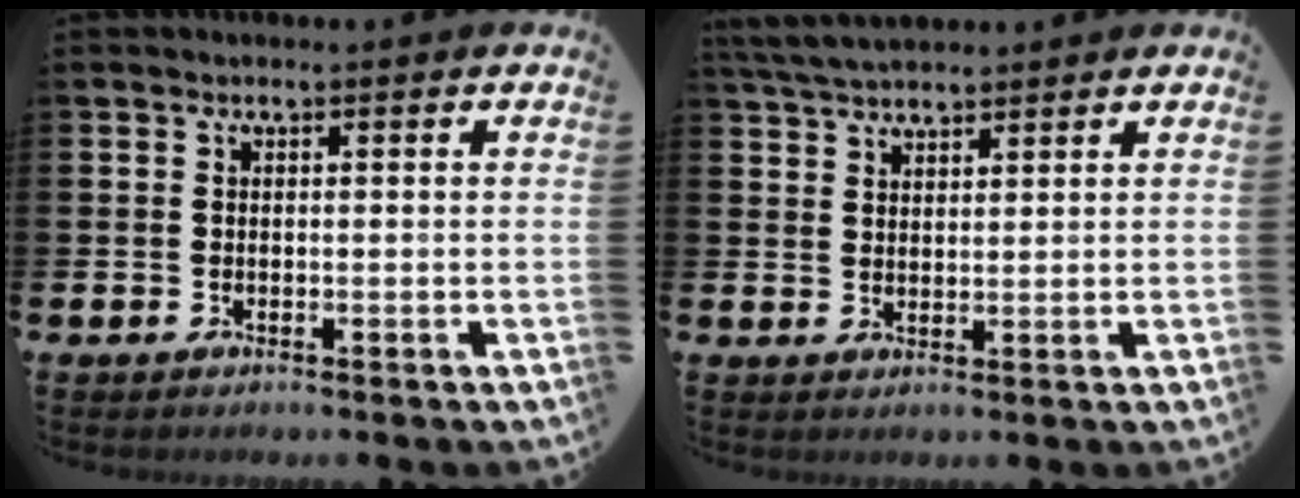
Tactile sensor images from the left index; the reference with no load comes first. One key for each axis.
{"total": 4.1, "fx": 3.9, "fy": 0.7, "fz": 1.0, "tx": -0.028, "ty": -0.013, "tz": 0.074}